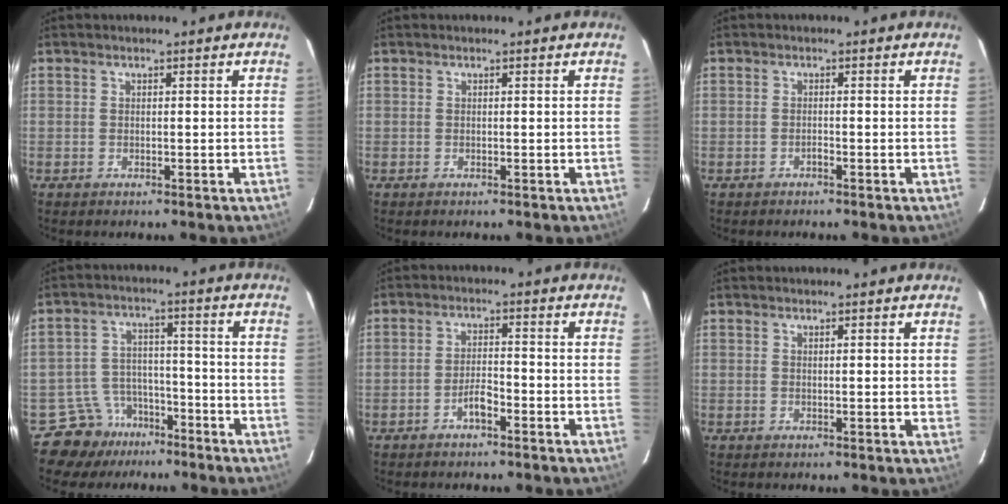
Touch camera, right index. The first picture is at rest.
{"total": 0.0}
{"total": 0.5, "force": [-0.4, 0.0, 0.3], "torque": [-0.007, 0.001, -0.008]}
{"total": 7.7, "force": [-5.4, 5.5, -0.3], "torque": [0.005, 0.036, -0.085]}
{"total": 2.9, "force": [-1.8, 0.8, 2.2], "torque": [-0.039, 0.005, -0.032]}
{"total": 1.3, "force": [0.9, 0.3, 1.0], "torque": [-0.018, 0.000, 0.011]}